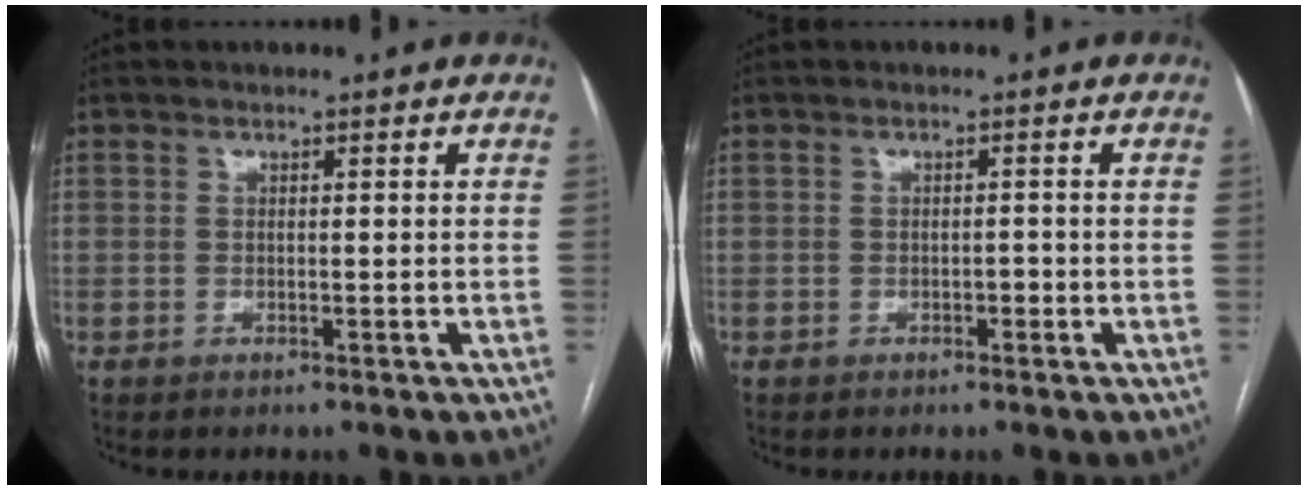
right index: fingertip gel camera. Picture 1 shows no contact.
{"total": 0.9, "force": [-0.4, 0.5, 0.7], "torque": [-0.009, 0.002, -0.007]}